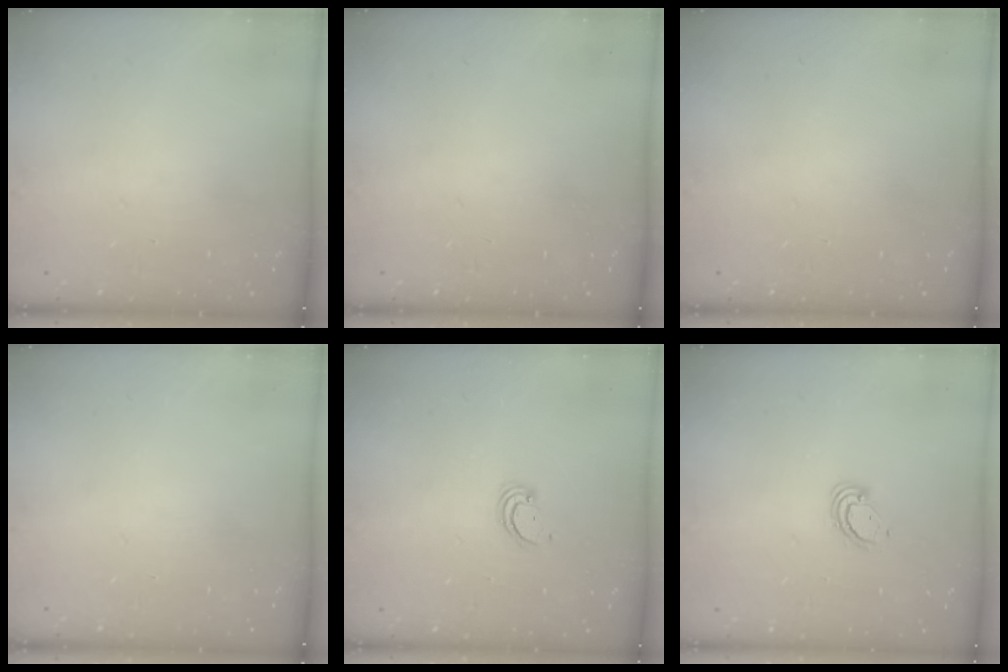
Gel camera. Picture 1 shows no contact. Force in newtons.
{"total": 0.0}
{"total": 0.0}
{"total": 0.0}
{"total": 1.7, "press": 1.7, "slide": 0.1}
{"total": 3.5, "press": 3.5, "slide": 0.1}